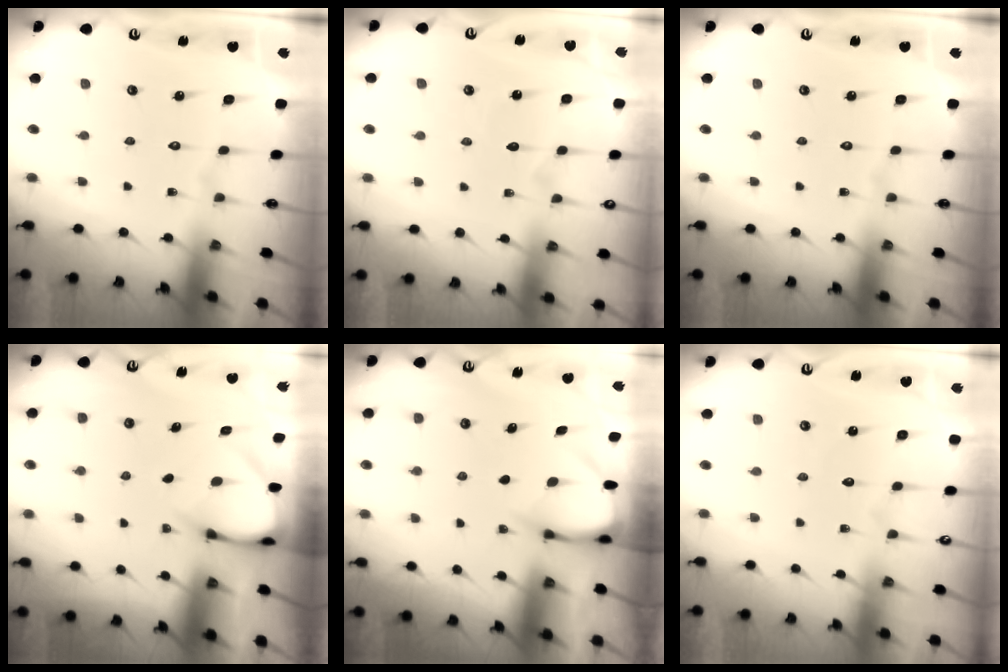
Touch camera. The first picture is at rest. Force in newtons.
{"total": 3.9, "press": 3.9, "slide": 0.4}
{"total": 0.0}
{"total": 3.3, "press": 3.3, "slide": 0.2}
{"total": 3.5, "press": 3.5, "slide": 0.3}
{"total": 2.1, "press": 2.1, "slide": 0.1}